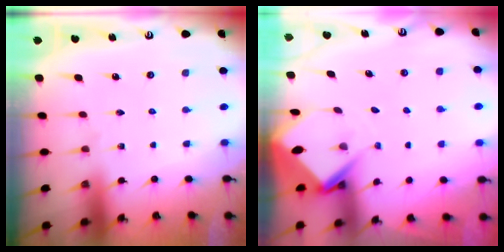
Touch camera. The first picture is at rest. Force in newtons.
{"total": 5.5, "press": 5.5, "slide": 0.3}